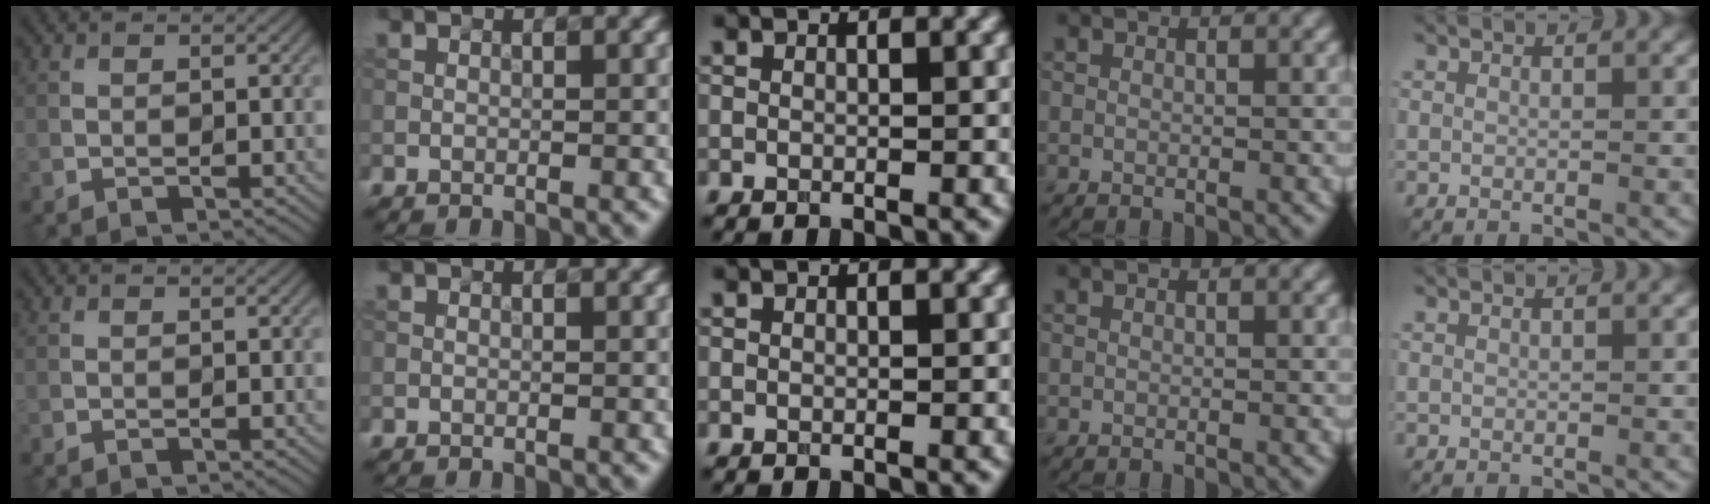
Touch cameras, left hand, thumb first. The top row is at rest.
{}